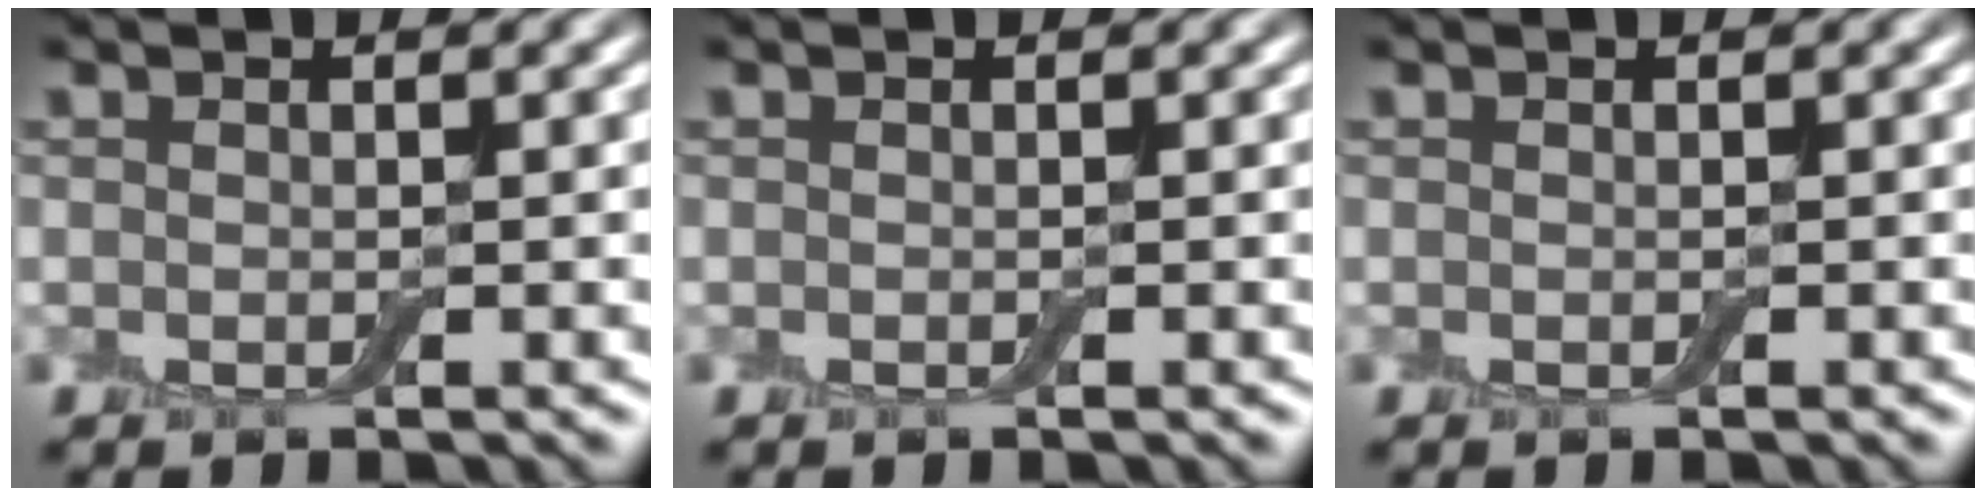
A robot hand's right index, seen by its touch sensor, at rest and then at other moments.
{"total": 0.0}
{"total": 0.0}